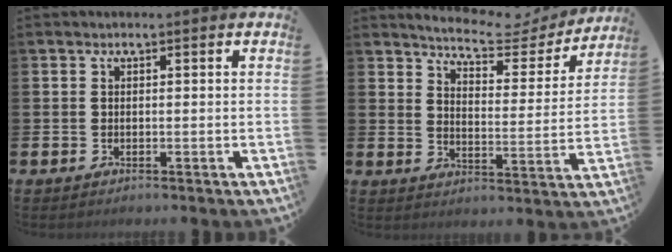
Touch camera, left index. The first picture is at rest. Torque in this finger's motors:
{"motor_torque": [0.36, -0.55, 0.24, 0.03]}